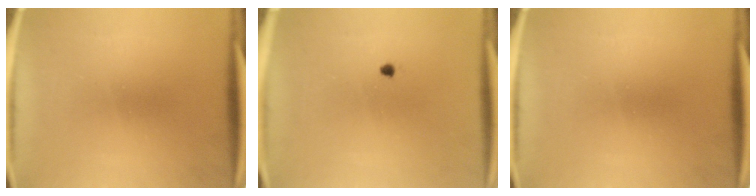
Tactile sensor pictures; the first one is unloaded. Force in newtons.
{"total": 1.0}
{"total": 0.0}